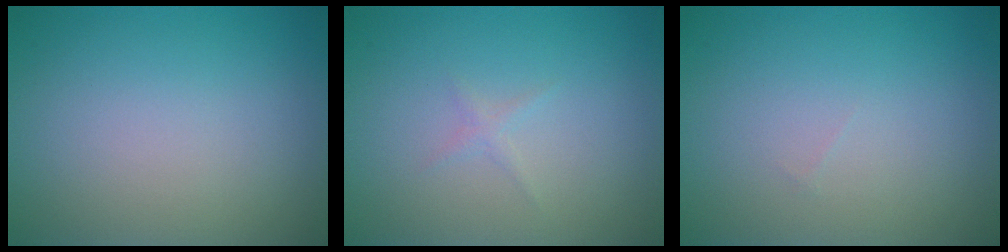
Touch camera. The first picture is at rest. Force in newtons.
{"total": 0.6, "press": 0.6, "slide": 0.0}
{"total": 0.0}